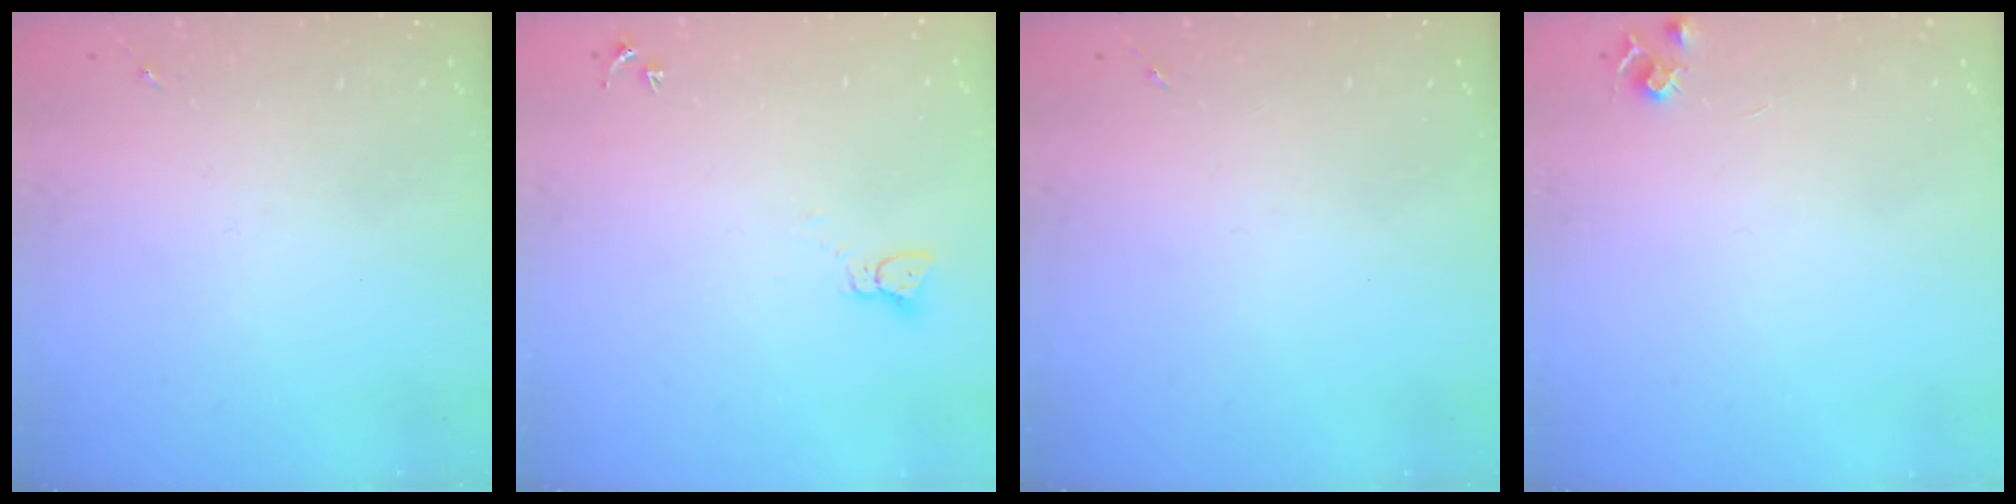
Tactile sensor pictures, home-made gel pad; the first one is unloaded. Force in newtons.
{"total": 2.3, "press": 2.3, "slide": 0.3}
{"total": 0.0}
{"total": 5.2, "press": 5.2, "slide": 0.7}